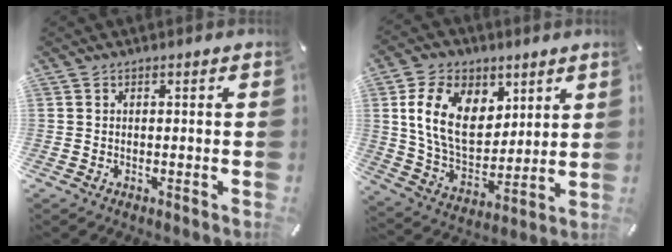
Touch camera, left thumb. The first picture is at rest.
{"total": 16.0, "force": [5.5, 11.4, 9.8], "torque": [-0.187, -0.009, 0.102]}